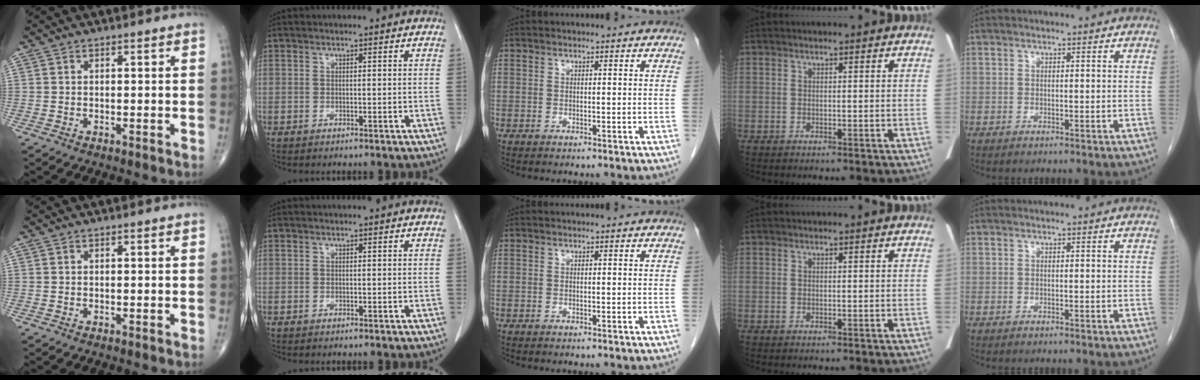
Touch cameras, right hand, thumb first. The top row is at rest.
{}